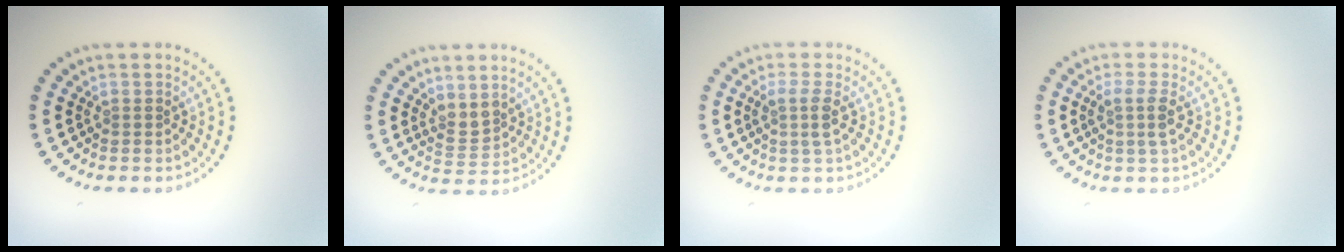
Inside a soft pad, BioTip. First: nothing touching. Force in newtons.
{"total": 1.9, "press": 1.6, "slide": 1.1}
{"total": 1.9, "press": 1.5, "slide": 1.0}
{"total": 2.0, "press": 1.6, "slide": 1.1}